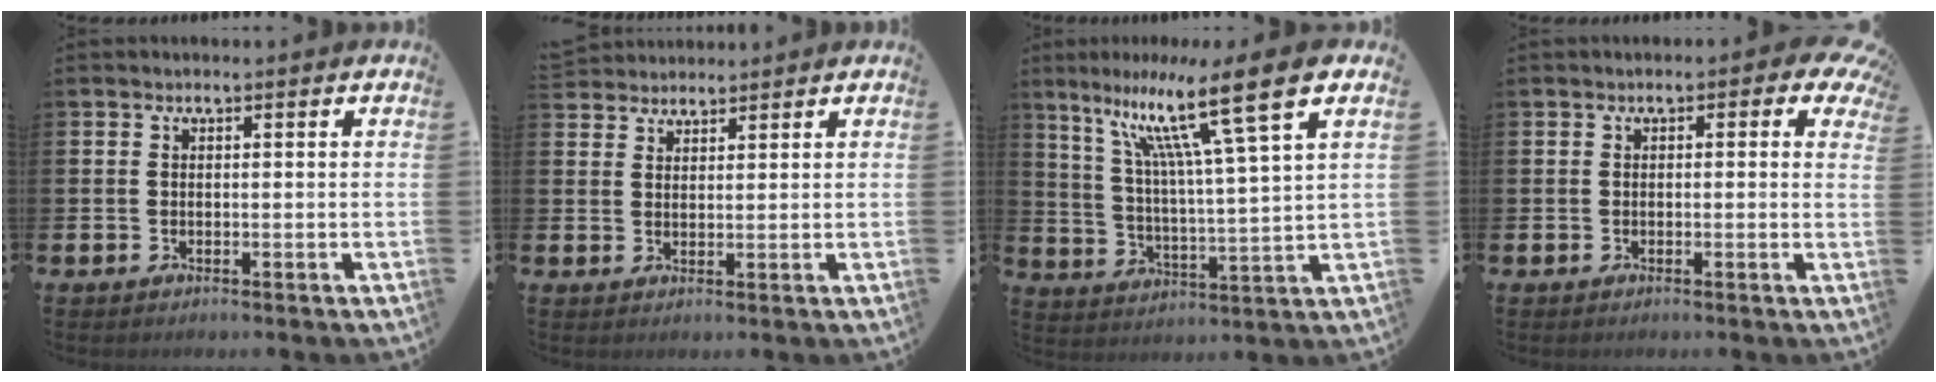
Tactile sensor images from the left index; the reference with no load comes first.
{"total": 2.7, "force": [2.6, 0.6, -0.4], "torque": [0.001, -0.007, 0.049]}
{"total": 13.5, "force": [8.9, 0.4, 10.1], "torque": [-0.203, -0.050, 0.135]}
{"total": 1.1, "force": [0.0, 0.7, 0.8], "torque": [-0.015, 0.009, -0.004]}